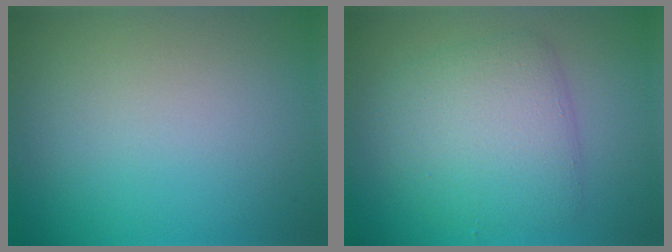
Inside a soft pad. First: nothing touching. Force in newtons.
{"total": 5.2, "press": 5.2, "slide": 0.2}